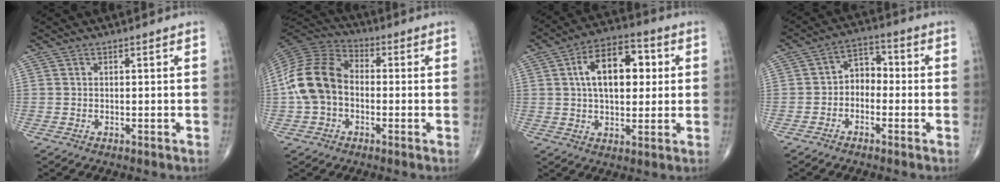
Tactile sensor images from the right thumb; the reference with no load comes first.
{"total": 14.5, "force": [-1.3, 10.5, 9.9], "torque": [-0.194, 0.038, -0.036]}
{"total": 14.3, "force": [2.9, 8.1, 11.5], "torque": [-0.159, 0.014, 0.041]}
{"total": 5.5, "force": [-1.2, 4.1, 3.5], "torque": [-0.033, 0.032, -0.039]}